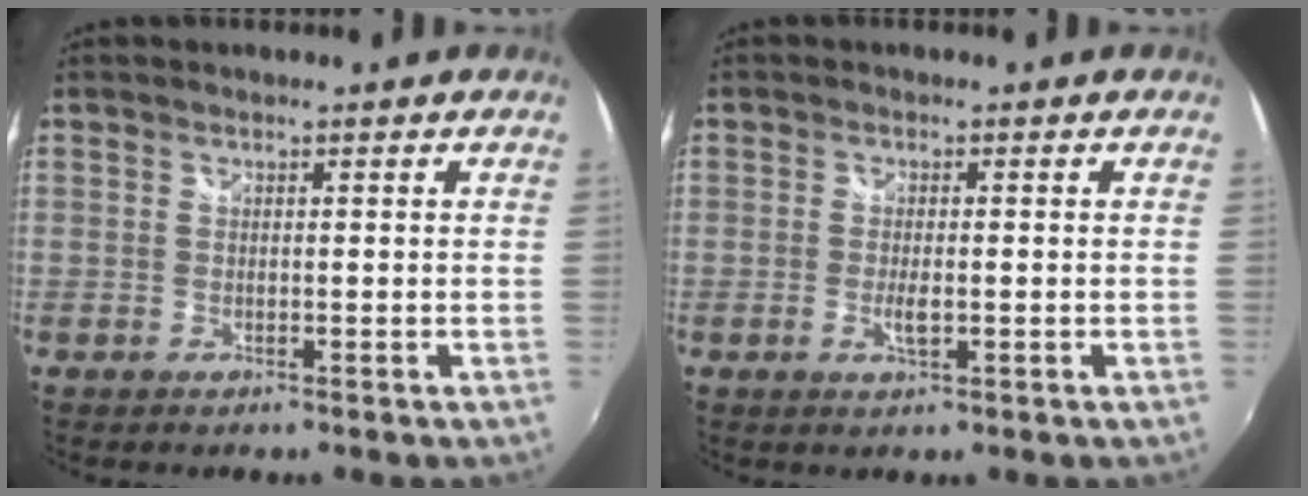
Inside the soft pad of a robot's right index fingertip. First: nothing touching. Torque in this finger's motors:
{"motor_torque": [0.10, -0.03, 0.19, 0.02]}